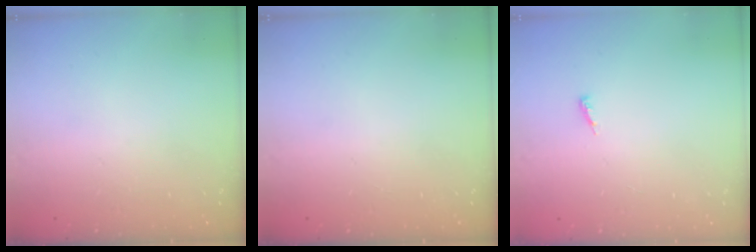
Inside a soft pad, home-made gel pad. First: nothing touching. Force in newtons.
{"total": 0.0}
{"total": 4.6, "press": 4.5, "slide": 0.9}